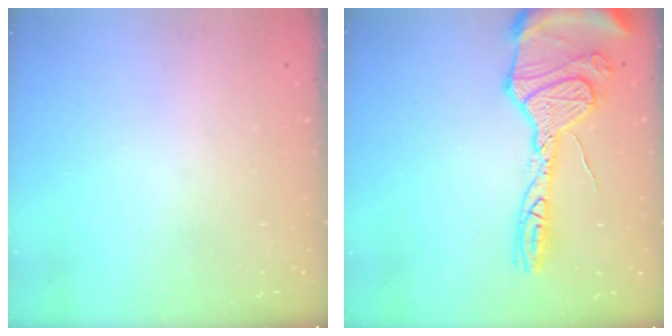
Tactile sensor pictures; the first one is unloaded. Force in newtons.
{"total": 19.8, "press": 19.7, "slide": 1.9}